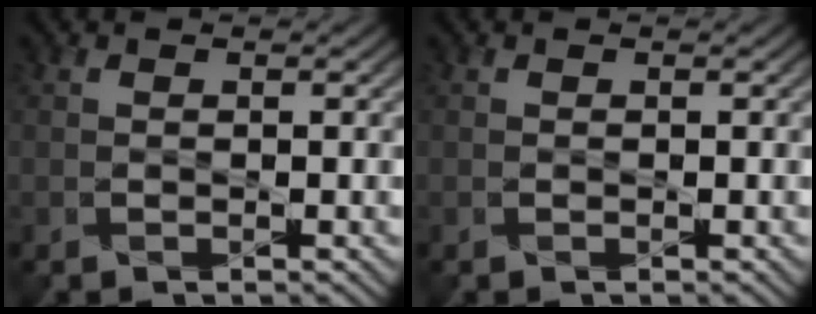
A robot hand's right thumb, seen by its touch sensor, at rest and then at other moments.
{"total": 0.0}